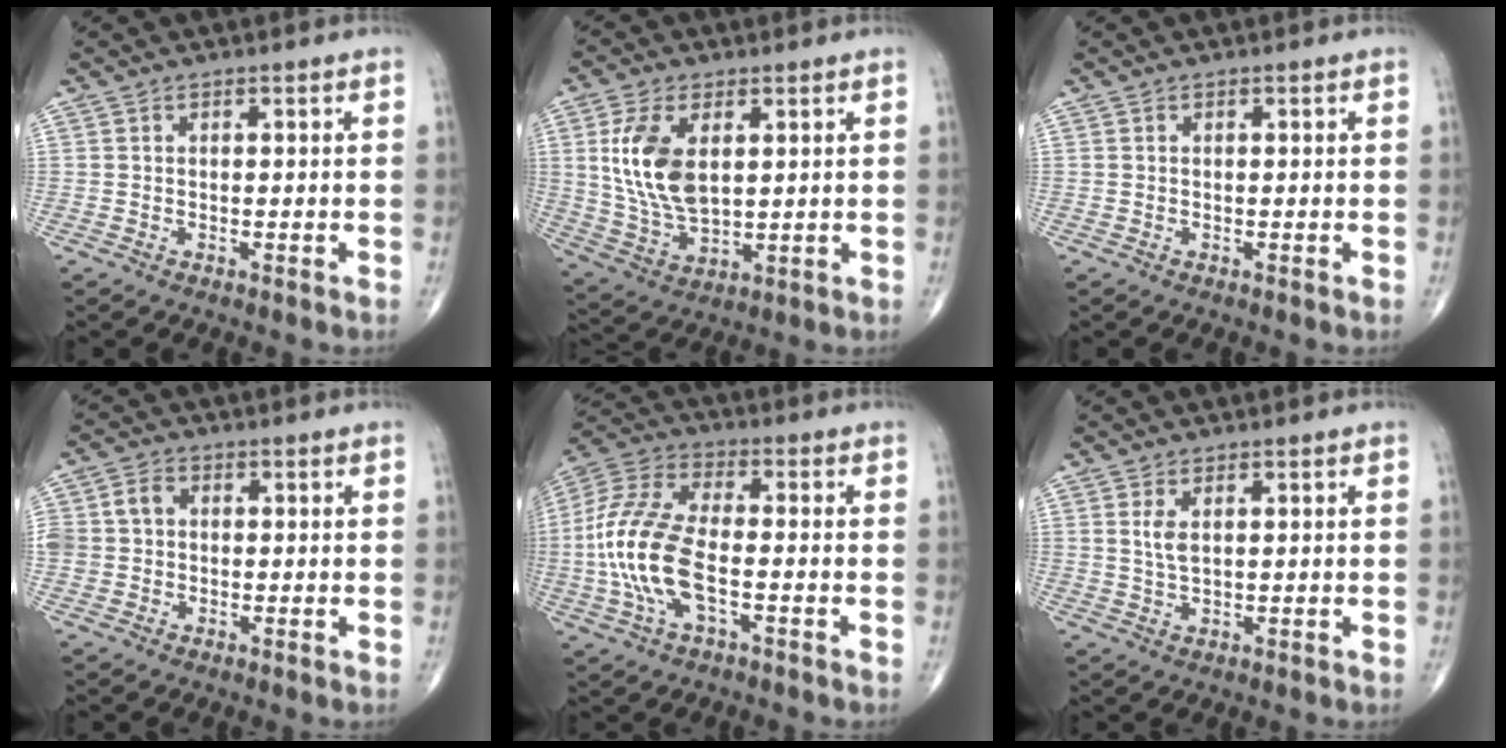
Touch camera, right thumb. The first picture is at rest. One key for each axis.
{"total": 12.8, "fx": 3.0, "fy": 7.0, "fz": 10.3, "tx": -0.201, "ty": -0.014, "tz": 0.066}
{"total": 0.0}
{"total": 5.9, "fx": 0.3, "fy": 4.9, "fz": 3.2, "tx": -0.060, "ty": 0.021, "tz": 0.005}
{"total": 15.9, "fx": -3.0, "fy": 7.2, "fz": 13.9, "tx": -0.309, "ty": 0.025, "tz": -0.060}
{"total": 3.0, "fx": 0.9, "fy": 1.3, "fz": 2.5, "tx": -0.051, "ty": -0.003, "tz": 0.022}